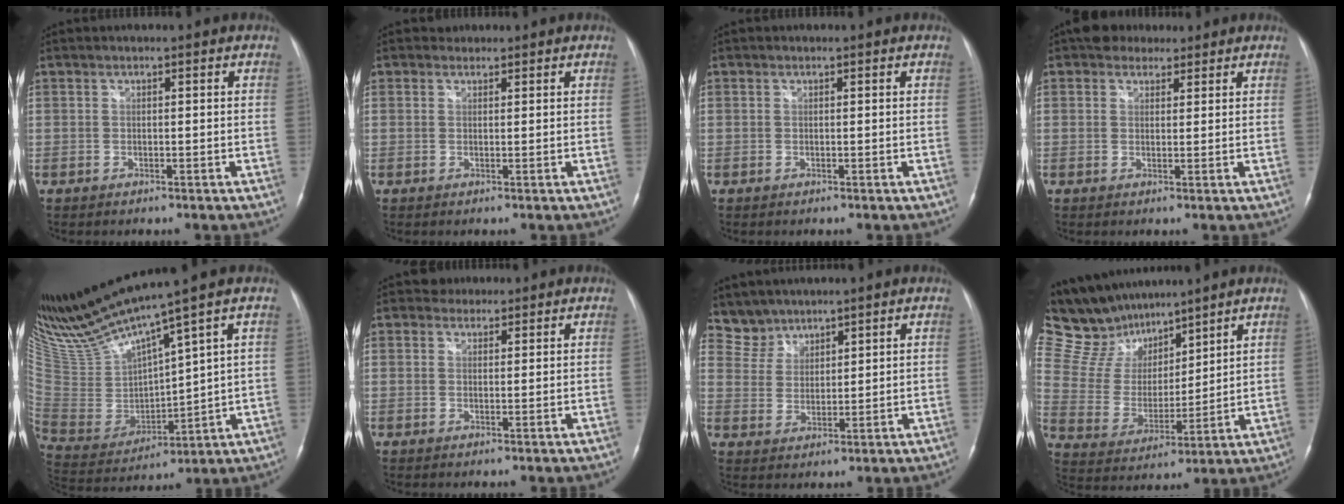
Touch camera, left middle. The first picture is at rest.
{"total": 1.1, "force": [0.8, 0.7, -0.2], "torque": [0.005, 0.005, 0.009]}
{"total": 0.0}
{"total": 3.6, "force": [2.8, 2.2, 0.6], "torque": [-0.006, 0.015, 0.043]}
{"total": 15.0, "force": [12.8, -0.9, 7.7], "torque": [-0.159, -0.017, 0.264]}
{"total": 1.9, "force": [1.5, 1.1, -0.4], "torque": [0.009, 0.009, 0.019]}
{"total": 4.8, "force": [4.3, 2.0, -0.8], "torque": [0.015, 0.009, 0.092]}
{"total": 14.6, "force": [12.6, 5.3, 5.0], "torque": [-0.110, 0.024, 0.244]}